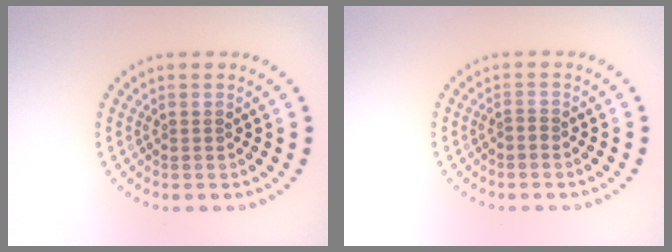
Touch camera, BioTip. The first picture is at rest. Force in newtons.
{"total": 0.5, "press": 0.2, "slide": 0.5}